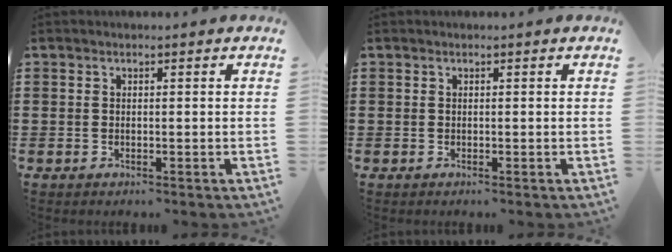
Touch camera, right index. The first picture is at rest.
{"total": 0.0}